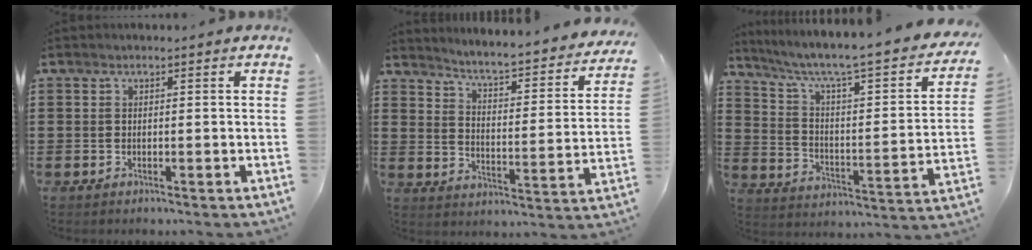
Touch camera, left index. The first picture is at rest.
{"total": 3.8, "force": [3.6, -0.5, 1.2], "torque": [-0.045, -0.041, 0.048]}
{"total": 5.3, "force": [3.6, 0.6, 3.9], "torque": [-0.094, -0.039, 0.048]}